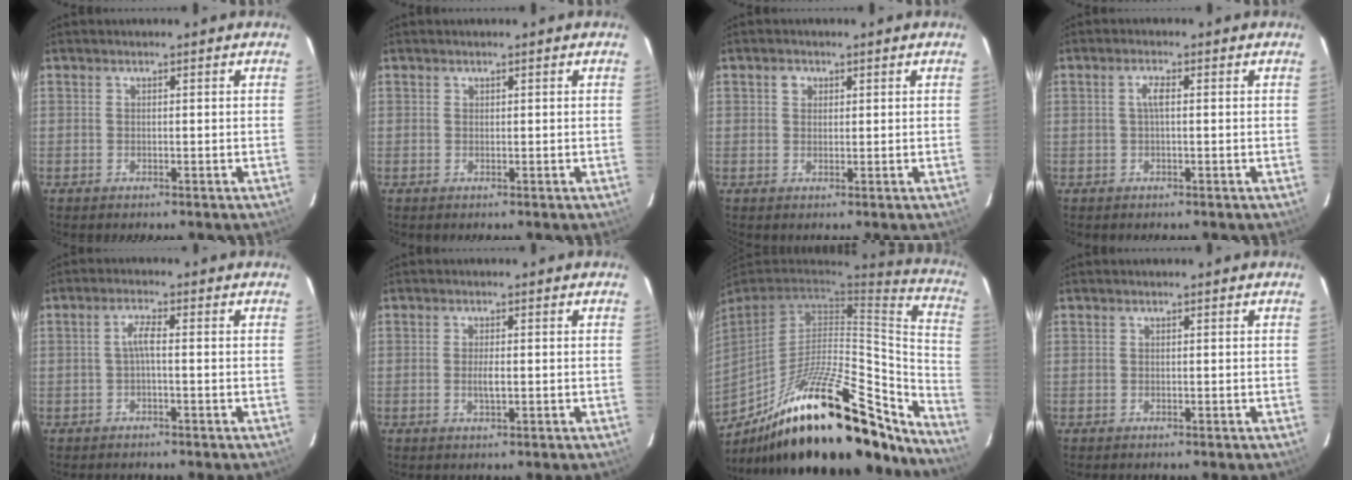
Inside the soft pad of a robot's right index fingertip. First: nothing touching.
{"total": 0.0}
{"total": 1.8, "force": [0.7, 1.6, 0.5], "torque": [-0.007, 0.007, 0.010]}
{"total": 1.9, "force": [0.3, 0.4, 1.8], "torque": [-0.034, 0.008, 0.005]}
{"total": 2.2, "force": [-0.4, 0.1, 2.1], "torque": [-0.041, 0.007, -0.008]}
{"total": 2.0, "force": [-0.2, 0.5, 2.0], "torque": [-0.037, -0.001, -0.003]}
{"total": 32.8, "force": [-24.4, 9.6, 19.6], "torque": [-0.279, -0.005, -0.370]}
{"total": 0.0}